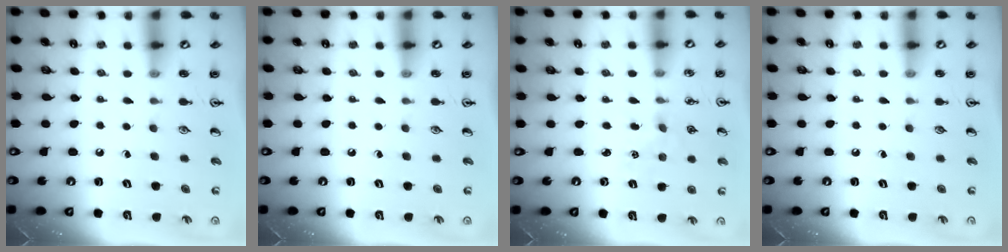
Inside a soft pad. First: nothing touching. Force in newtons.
{"total": 0.0}
{"total": 2.7, "press": 2.7, "slide": 0.4}
{"total": 0.0}